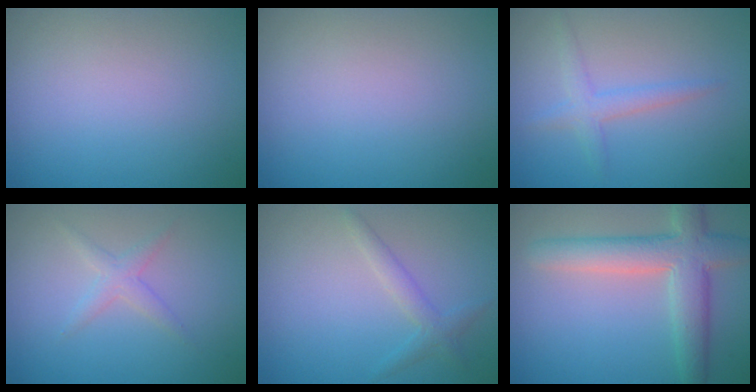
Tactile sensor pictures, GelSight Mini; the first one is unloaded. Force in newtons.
{"total": 0.0}
{"total": 2.0, "press": 2.0, "slide": 0.1}
{"total": 1.6, "press": 1.6, "slide": 0.1}
{"total": 1.7, "press": 1.7, "slide": 0.1}
{"total": 6.0, "press": 6.0, "slide": 0.5}